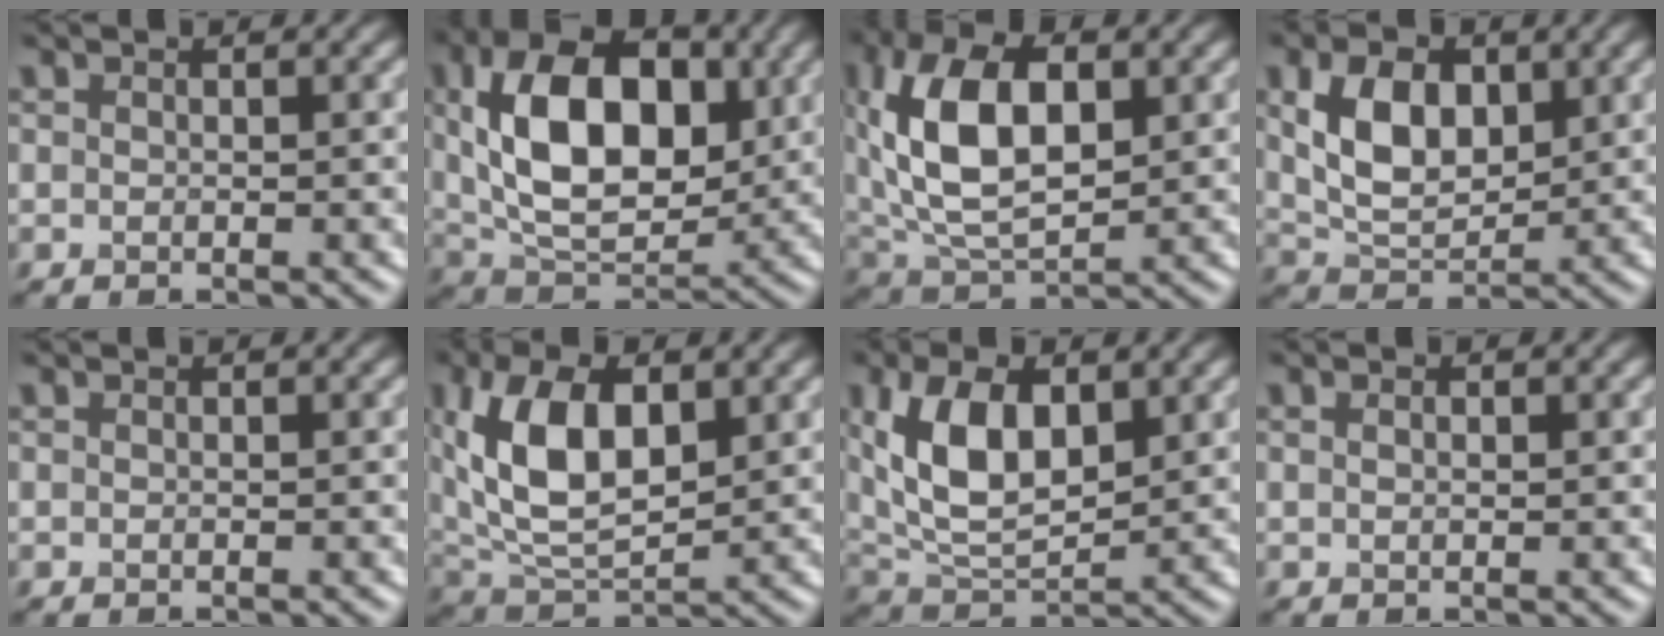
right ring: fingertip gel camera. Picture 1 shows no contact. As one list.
[{"total": 12.0, "force": [2.1, 7.4, 9.3], "torque": [-0.154, 0.006, 0.034]}, {"total": 11.4, "force": [2.2, 6.5, 9.1], "torque": [-0.187, 0.012, 0.037]}, {"total": 7.0, "force": [1.8, 4.3, 5.2], "torque": [-0.103, 0.001, 0.036]}, {"total": 0.0}, {"total": 10.2, "force": [2.5, 5.6, 8.2], "torque": [-0.174, 0.006, 0.041]}, {"total": 9.0, "force": [2.4, 4.8, 7.2], "torque": [-0.153, 0.004, 0.043]}, {"total": 0.8, "force": [0.3, 0.4, 0.6], "torque": [-0.010, 0.000, 0.007]}]